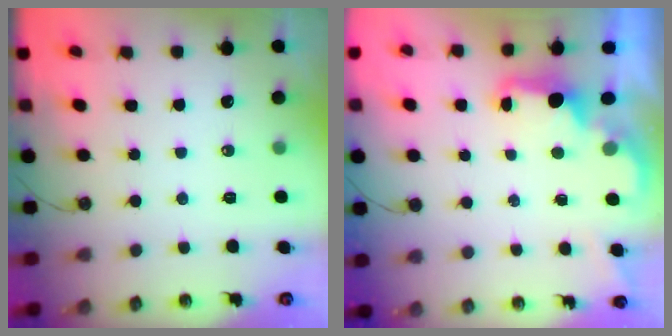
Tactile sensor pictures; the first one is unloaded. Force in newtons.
{"total": 2.2, "press": 2.0, "slide": 0.8}